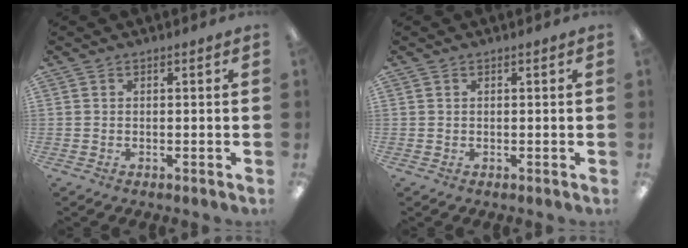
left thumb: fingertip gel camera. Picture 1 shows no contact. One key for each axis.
{"total": 0.0}